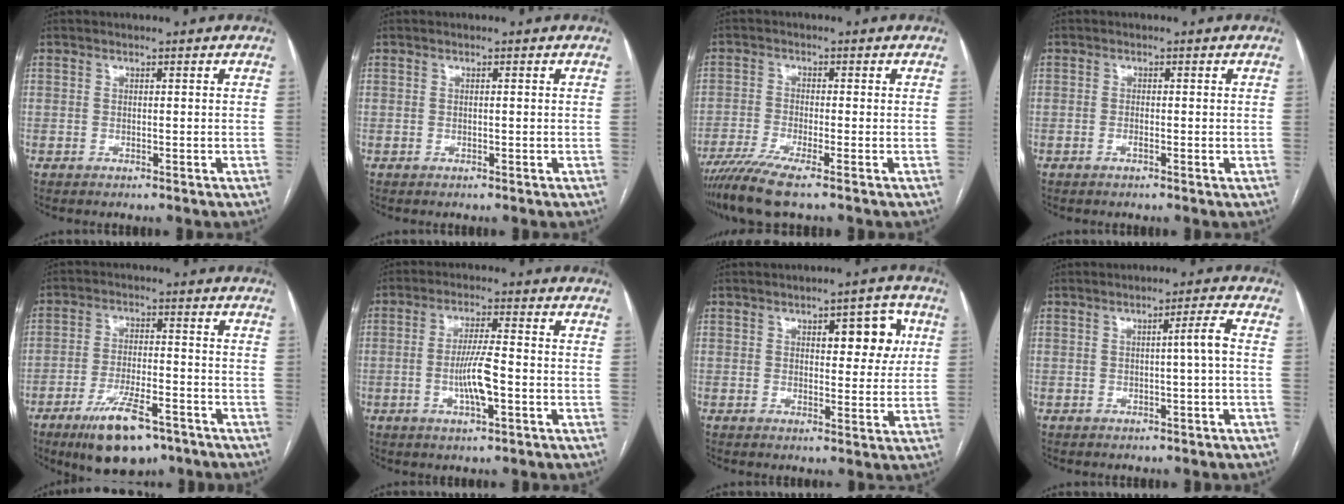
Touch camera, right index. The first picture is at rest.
{"total": 0.0}
{"total": 6.5, "force": [-5.0, -0.4, 4.2], "torque": [-0.078, -0.018, -0.093]}
{"total": 1.3, "force": [-0.4, 0.2, 1.2], "torque": [-0.021, 0.001, -0.008]}
{"total": 11.0, "force": [-7.2, 3.2, 7.8], "torque": [-0.139, -0.010, -0.114]}
{"total": 6.7, "force": [-1.6, 0.7, 6.4], "torque": [-0.126, -0.002, -0.029]}
{"total": 6.9, "force": [2.4, 2.8, 5.9], "torque": [-0.065, 0.013, 0.030]}
{"total": 2.8, "force": [-0.1, -0.7, 2.7], "torque": [-0.038, 0.003, 0.000]}